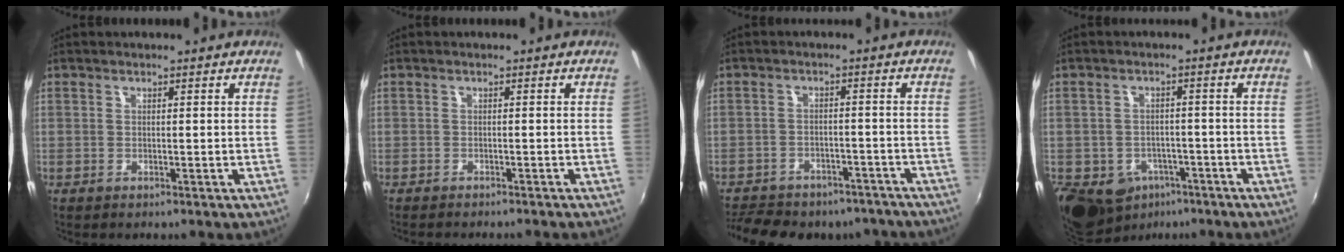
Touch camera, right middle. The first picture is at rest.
{"total": 2.5, "force": [-2.3, 0.0, 1.0], "torque": [-0.029, -0.010, -0.037]}
{"total": 18.0, "force": [-15.0, 7.6, 6.6], "torque": [-0.154, 0.008, -0.188]}
{"total": 14.9, "force": [-8.1, 10.9, 6.2], "torque": [-0.178, -0.013, -0.114]}